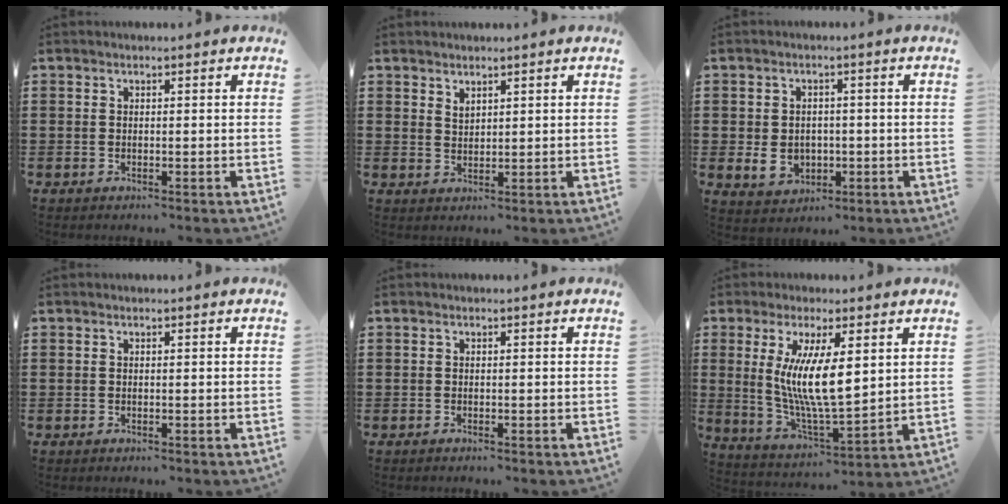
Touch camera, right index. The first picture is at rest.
{"total": 1.6, "force": [1.5, 0.7, 0.2], "torque": [-0.006, 0.001, 0.028]}
{"total": 4.3, "force": [-0.7, 3.6, 2.2], "torque": [-0.047, 0.002, -0.018]}
{"total": 0.0}
{"total": 0.0}
{"total": 10.4, "force": [2.4, 2.9, 9.8], "torque": [-0.203, -0.002, 0.040]}